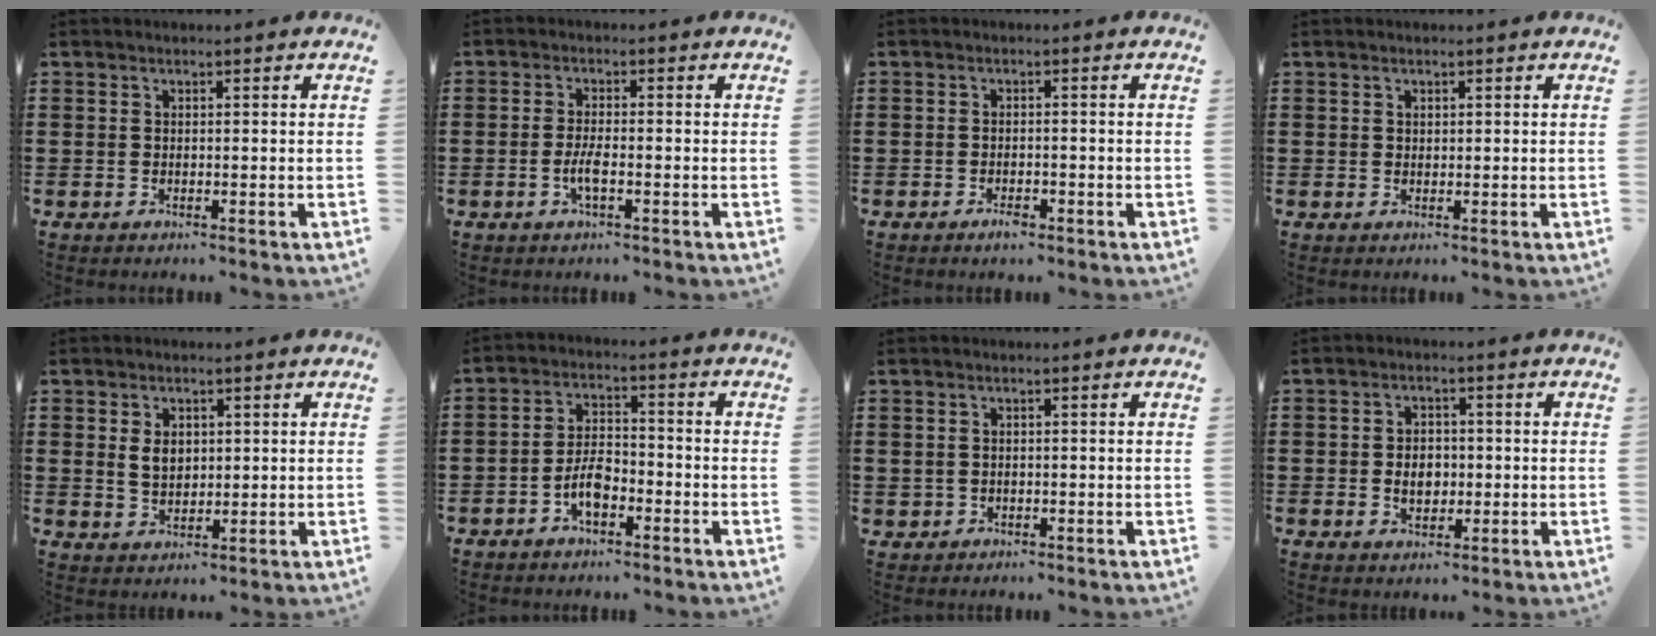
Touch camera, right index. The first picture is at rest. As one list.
[{"total": 3.0, "force": [-1.1, 0.7, 2.7], "torque": [-0.061, -0.004, -0.025]}, {"total": 1.7, "force": [-1.1, 0.7, 1.0], "torque": [-0.021, 0.000, -0.022]}, {"total": 0.7, "force": [0.4, 0.5, 0.1], "torque": [-0.004, 0.002, 0.009]}, {"total": 3.4, "force": [0.8, 2.4, 2.3], "torque": [-0.044, 0.007, 0.011]}, {"total": 5.3, "force": [-2.5, 2.6, 3.9], "torque": [-0.092, 0.002, -0.054]}, {"total": 0.8, "force": [0.1, 0.8, 0.0], "torque": [-0.002, 0.005, 0.001]}, {"total": 3.7, "force": [-0.4, 2.8, 2.5], "torque": [-0.046, 0.005, -0.013]}]